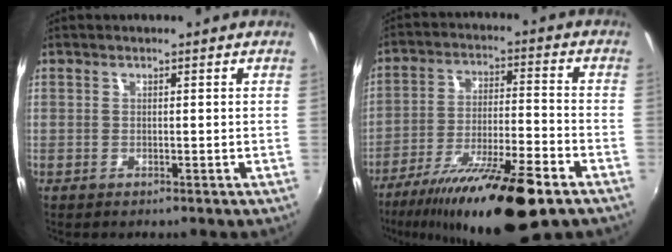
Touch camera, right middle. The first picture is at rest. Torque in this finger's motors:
{"motor_torque": [1.08, -1.06, 0.47, 0.21]}